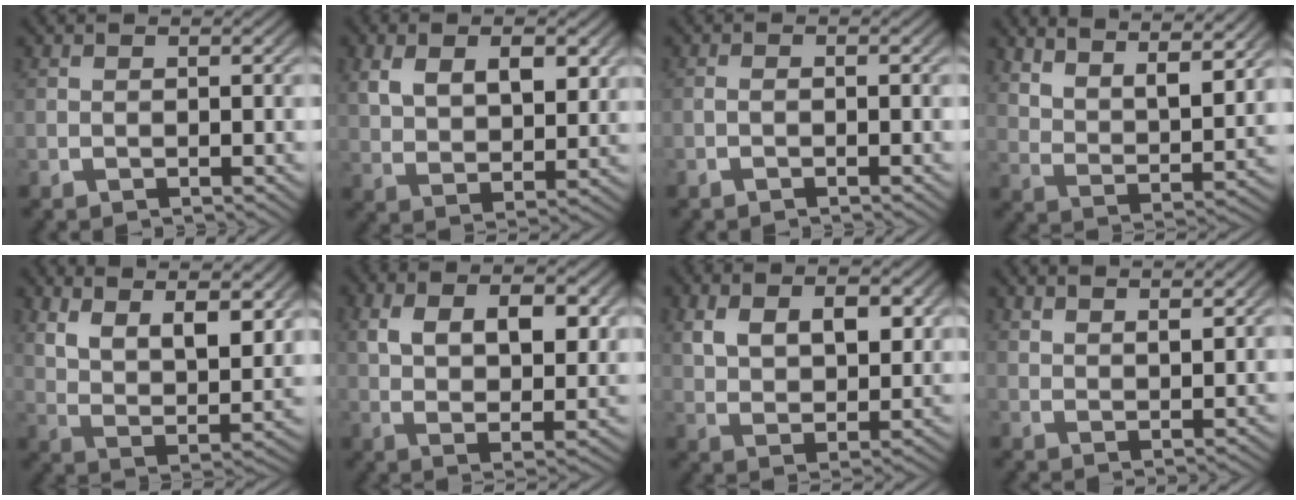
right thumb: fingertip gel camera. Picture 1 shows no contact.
{"total": 4.5, "force": [2.0, 2.4, 3.3], "torque": [-0.057, -0.007, 0.049]}
{"total": 0.7, "force": [-0.6, 0.1, 0.4], "torque": [-0.010, -0.002, -0.010]}
{"total": 6.7, "force": [4.8, 2.6, 3.9], "torque": [-0.065, -0.006, 0.087]}
{"total": 9.8, "force": [3.9, 5.4, 7.2], "torque": [-0.132, -0.014, 0.072]}
{"total": 6.6, "force": [1.4, 3.5, 5.5], "torque": [-0.099, -0.013, 0.036]}
{"total": 4.9, "force": [1.9, 2.7, 3.7], "torque": [-0.065, -0.011, 0.049]}
{"total": 2.9, "force": [2.7, 0.2, 0.8], "torque": [-0.013, 0.000, 0.054]}